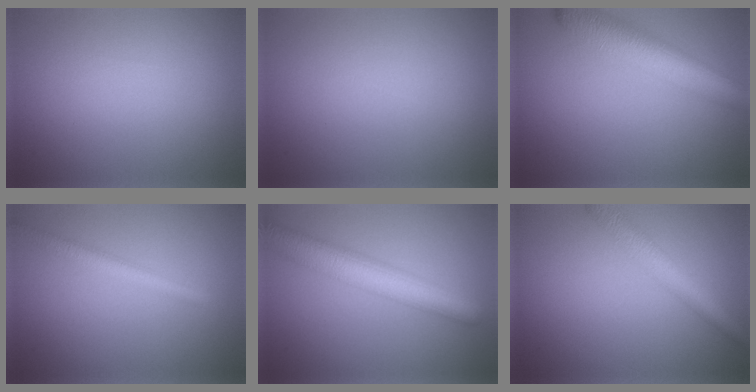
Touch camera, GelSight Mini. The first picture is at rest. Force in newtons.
{"total": 0.0}
{"total": 6.9, "press": 6.9, "slide": 0.2}
{"total": 2.5, "press": 2.5, "slide": 0.1}
{"total": 6.8, "press": 6.8, "slide": 0.4}
{"total": 3.4, "press": 3.4, "slide": 0.1}